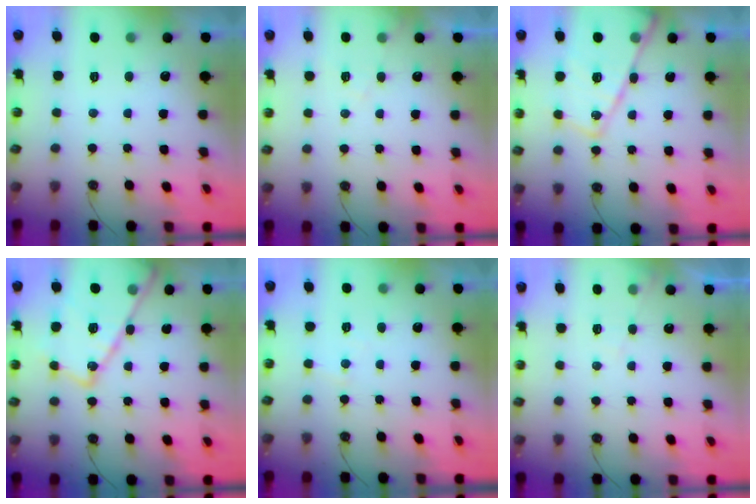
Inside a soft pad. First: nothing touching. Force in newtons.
{"total": 5.4, "press": 5.3, "slide": 0.8}
{"total": 20.7, "press": 20.6, "slide": 2.0}
{"total": 20.3, "press": 20.2, "slide": 1.2}
{"total": 3.6, "press": 3.6, "slide": 0.6}
{"total": 6.7, "press": 6.7, "slide": 0.9}